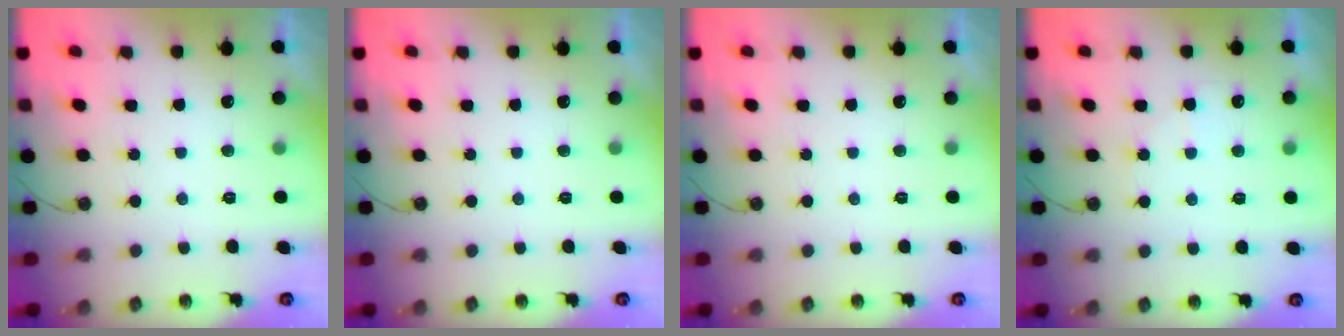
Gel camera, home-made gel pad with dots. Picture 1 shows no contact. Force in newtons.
{"total": 0.0}
{"total": 0.0}
{"total": 5.0, "press": 5.0, "slide": 0.6}